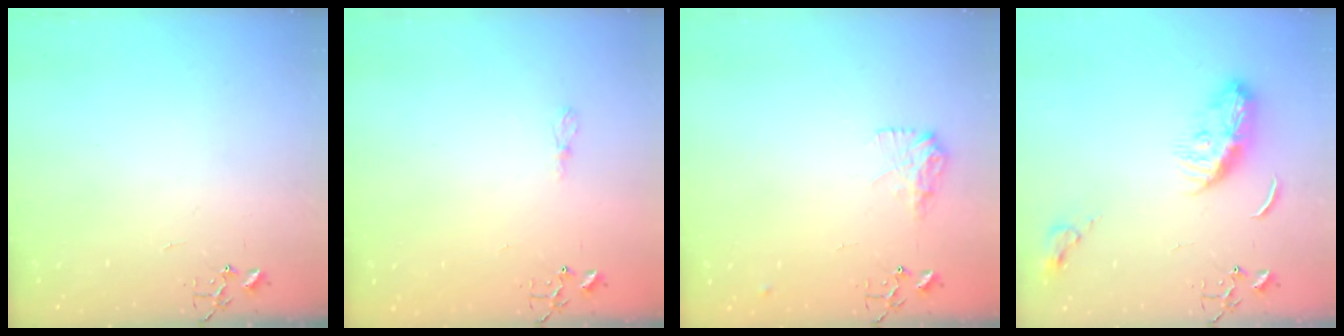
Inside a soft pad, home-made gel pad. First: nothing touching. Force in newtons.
{"total": 3.8, "press": 3.7, "slide": 0.6}
{"total": 10.2, "press": 10.2, "slide": 0.3}
{"total": 10.3, "press": 10.3, "slide": 0.6}